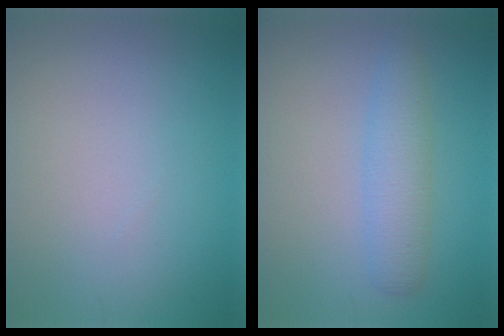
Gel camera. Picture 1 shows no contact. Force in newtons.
{"total": 2.9, "press": 2.9, "slide": 0.1}